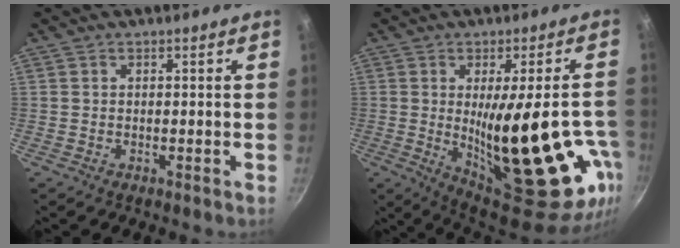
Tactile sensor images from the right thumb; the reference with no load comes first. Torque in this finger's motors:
{"motor_torque": [2.21, 2.79, 2.41, -0.36, 0.43]}